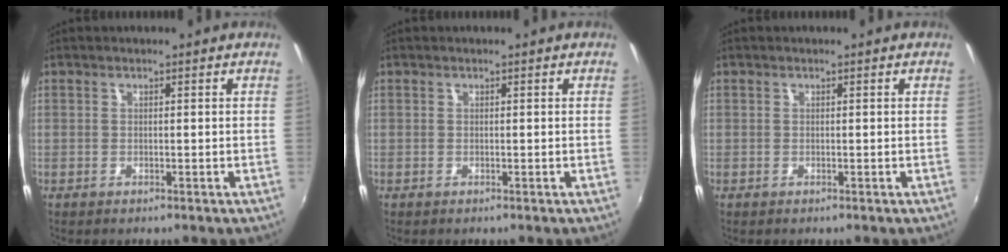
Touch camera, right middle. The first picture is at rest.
{"total": 0.0}
{"total": 0.0}